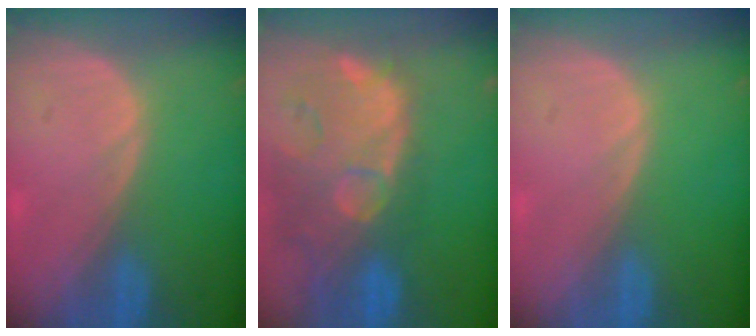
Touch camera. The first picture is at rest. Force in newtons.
{"total": 14.6, "press": 11.8, "slide": 8.6}
{"total": 0.0}